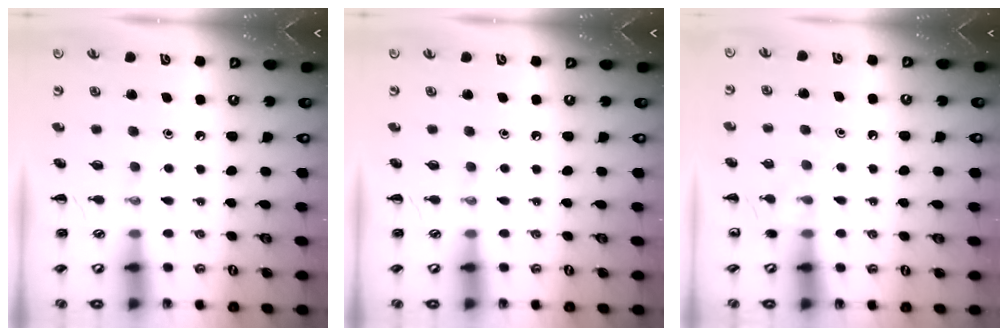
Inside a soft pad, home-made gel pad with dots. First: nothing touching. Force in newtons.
{"total": 0.0}
{"total": 6.4, "press": 6.1, "slide": 1.9}